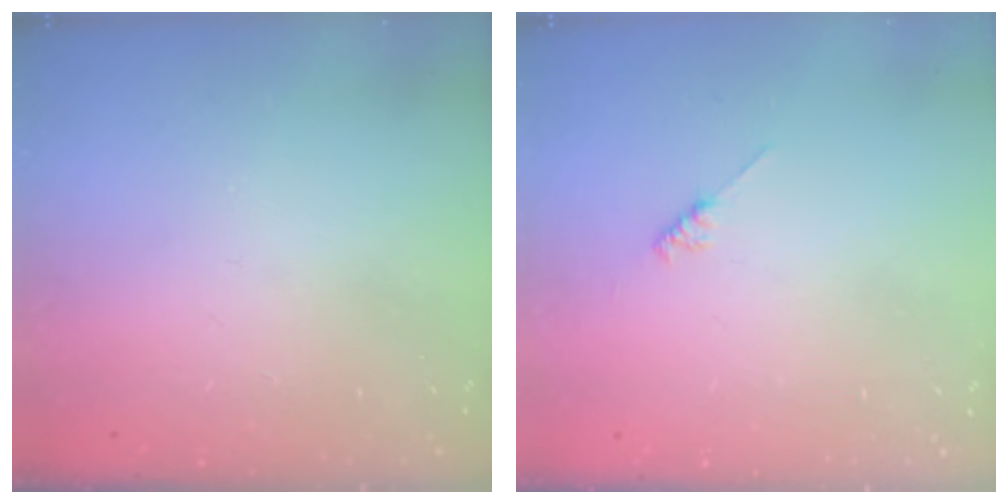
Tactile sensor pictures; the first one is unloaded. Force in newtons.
{"total": 1.8, "press": 1.7, "slide": 0.3}